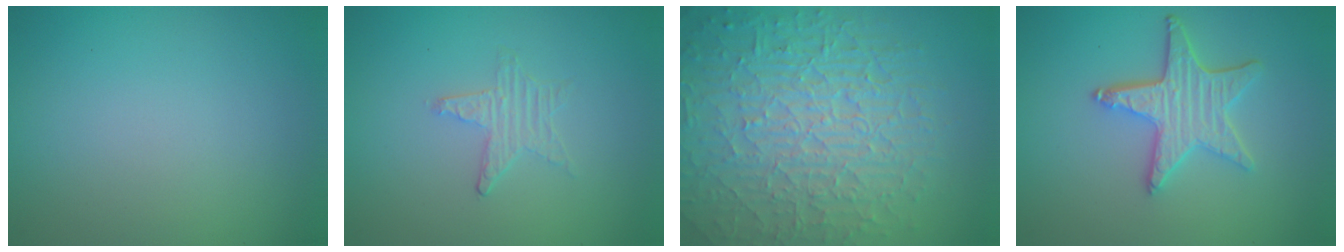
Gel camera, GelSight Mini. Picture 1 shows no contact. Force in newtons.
{"total": 0.5, "press": 0.5, "slide": 0.1}
{"total": 10.0, "press": 6.5, "slide": 7.6}
{"total": 4.3, "press": 3.6, "slide": 2.2}